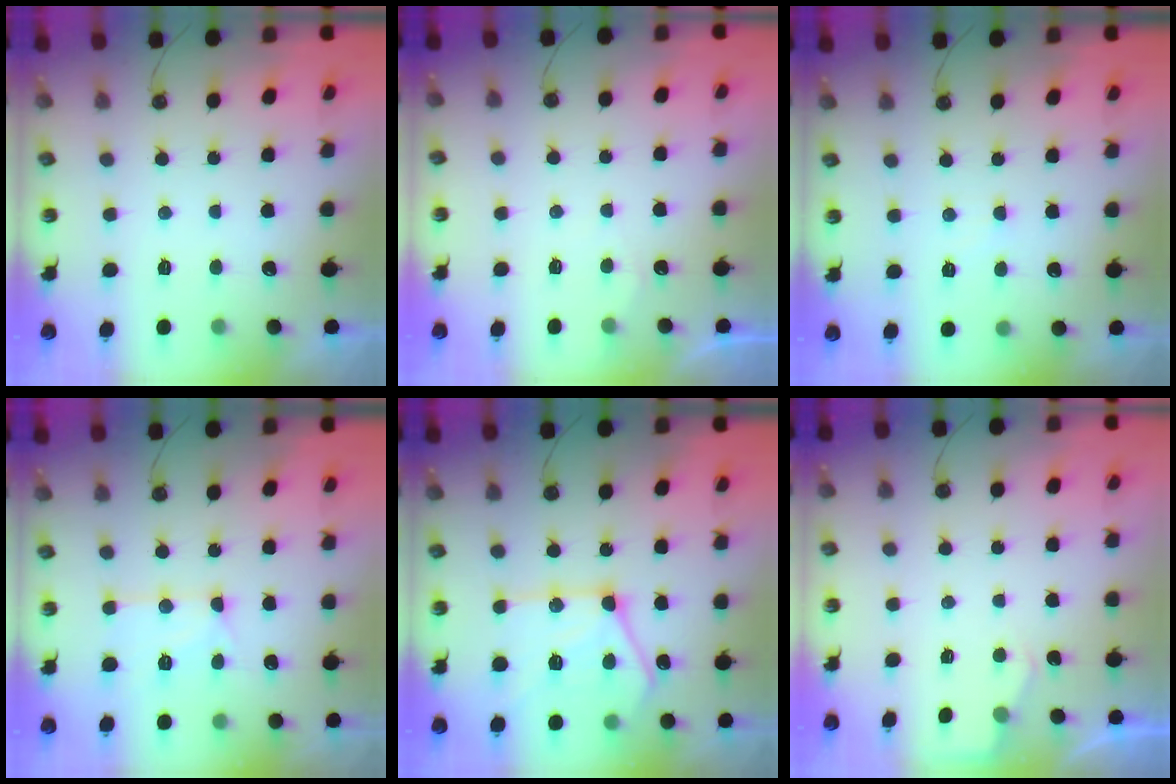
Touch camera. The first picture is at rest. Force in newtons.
{"total": 3.1, "press": 3.1, "slide": 0.4}
{"total": 3.2, "press": 3.1, "slide": 0.5}
{"total": 13.1, "press": 13.1, "slide": 1.3}
{"total": 19.6, "press": 19.5, "slide": 2.0}
{"total": 3.1, "press": 3.0, "slide": 0.5}